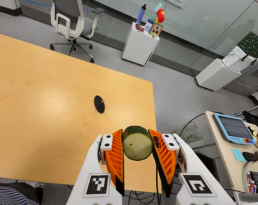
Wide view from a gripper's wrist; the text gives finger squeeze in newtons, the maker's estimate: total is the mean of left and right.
{"total": 11.4, "left": 11.7, "right": 11.1}